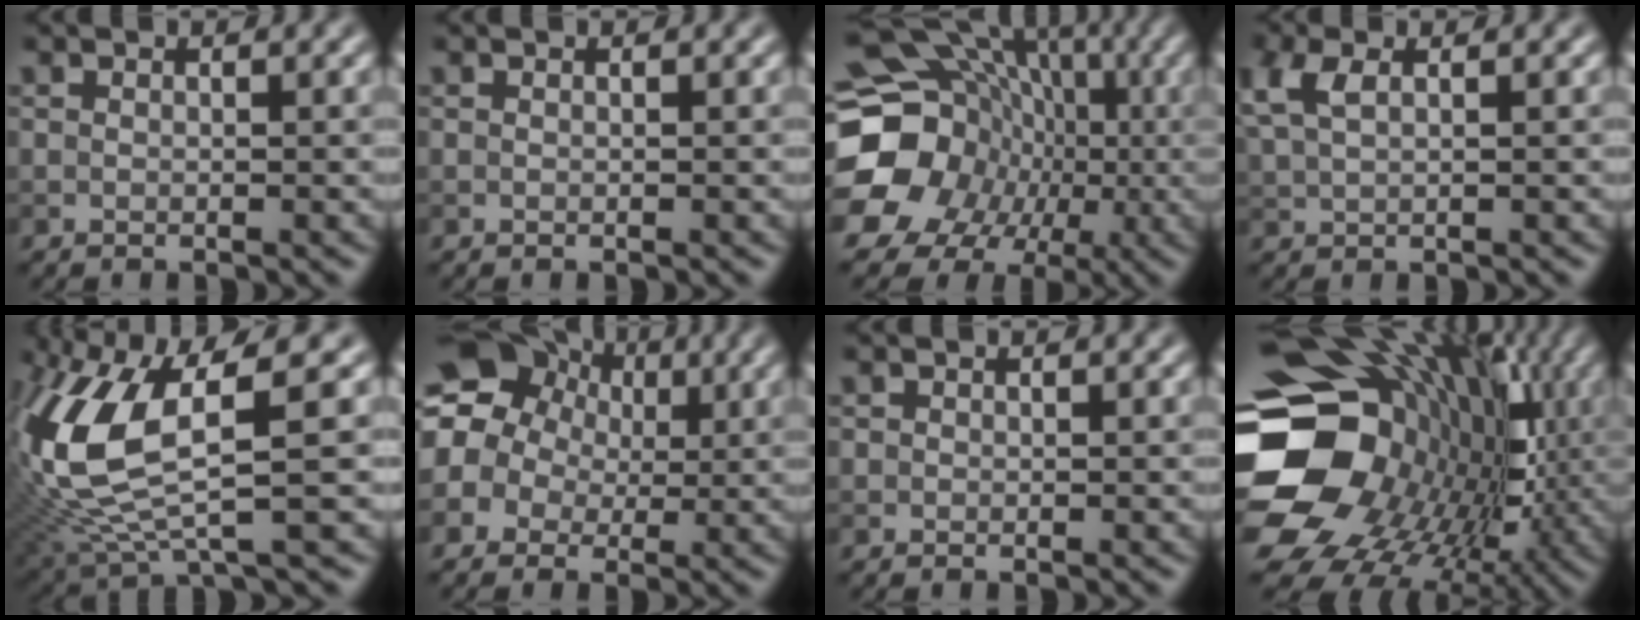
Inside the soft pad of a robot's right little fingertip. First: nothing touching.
{"total": 0.0}
{"total": 20.2, "force": [-3.8, 17.8, 8.6], "torque": [-0.165, -0.015, -0.094]}
{"total": 3.1, "force": [1.2, 1.5, 2.4], "torque": [-0.070, 0.008, 0.027]}
{"total": 9.5, "force": [1.2, 3.2, 8.9], "torque": [-0.218, -0.014, 0.027]}
{"total": 11.8, "force": [3.7, 10.1, 5.0], "torque": [-0.117, 0.035, 0.035]}
{"total": 0.0}
{"total": 21.4, "force": [-1.7, 18.1, 11.3], "torque": [-0.193, -0.023, -0.052]}